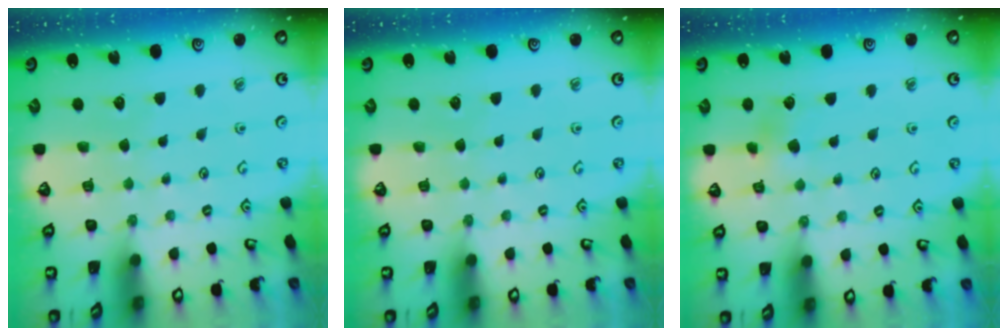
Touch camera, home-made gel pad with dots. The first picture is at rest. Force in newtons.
{"total": 0.0}
{"total": 3.5, "press": 3.4, "slide": 0.5}